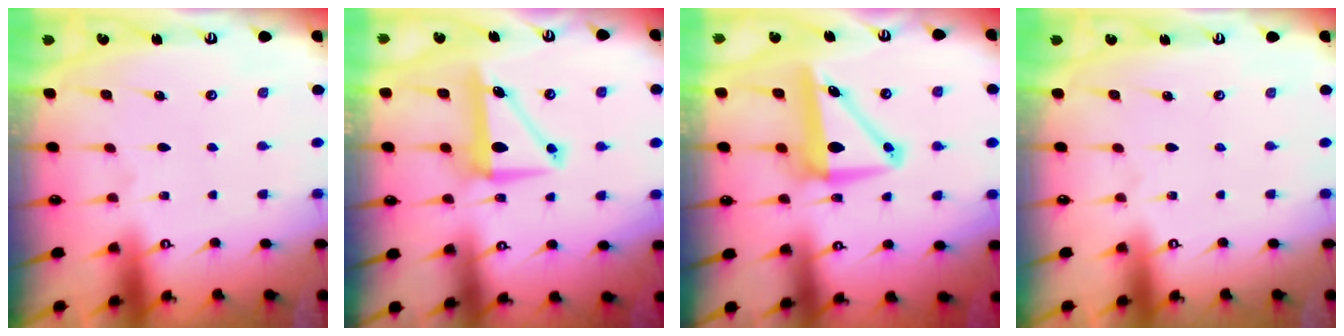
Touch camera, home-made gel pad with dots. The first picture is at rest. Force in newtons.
{"total": 8.4, "press": 8.0, "slide": 2.5}
{"total": 8.9, "press": 8.3, "slide": 3.1}
{"total": 0.0}